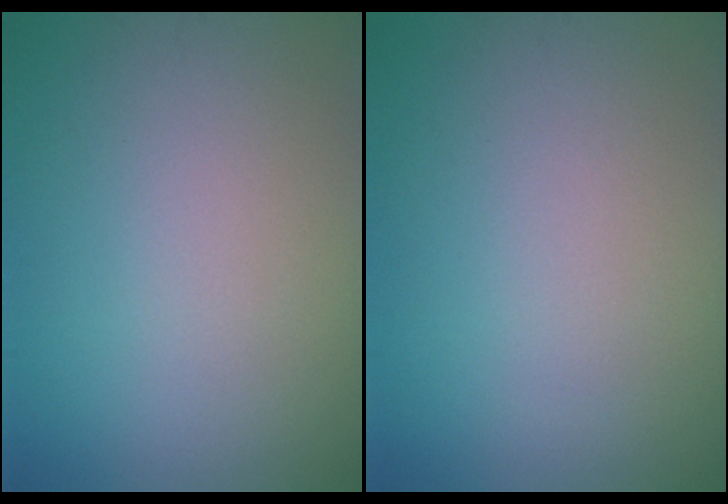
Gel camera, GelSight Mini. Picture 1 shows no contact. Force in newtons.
{"total": 0.0}